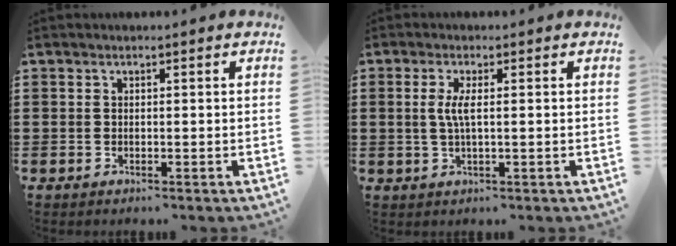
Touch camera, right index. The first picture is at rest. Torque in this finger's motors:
{"motor_torque": [0.75, 0.36, 0.28, 0.10]}